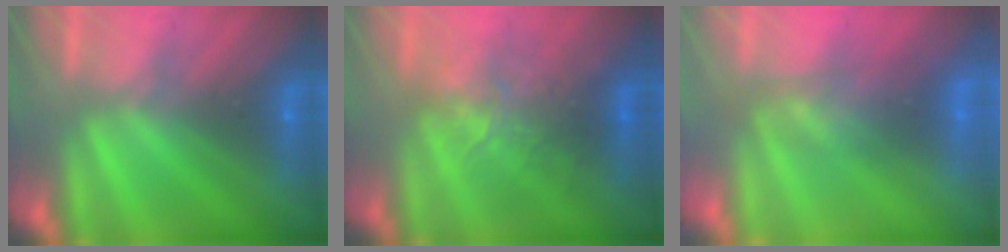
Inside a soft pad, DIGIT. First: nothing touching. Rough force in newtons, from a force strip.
{"total": 2.6}
{"total": 2.5}